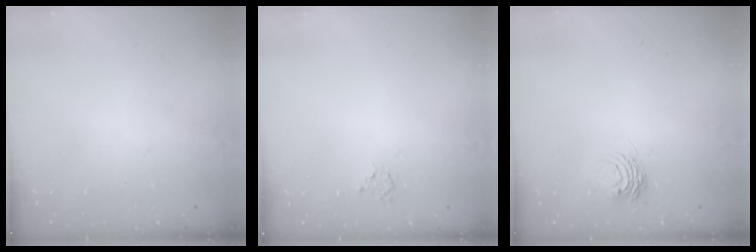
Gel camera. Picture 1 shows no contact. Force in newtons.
{"total": 2.4, "press": 2.4, "slide": 0.4}
{"total": 5.4, "press": 5.4, "slide": 0.3}